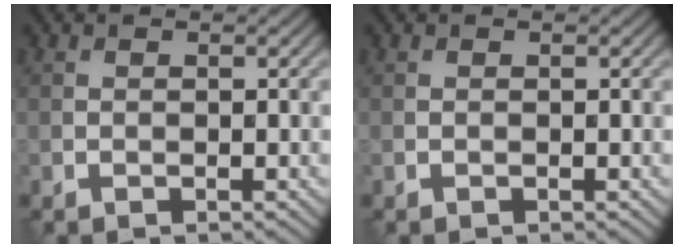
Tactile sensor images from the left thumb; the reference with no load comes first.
{"total": 0.0}